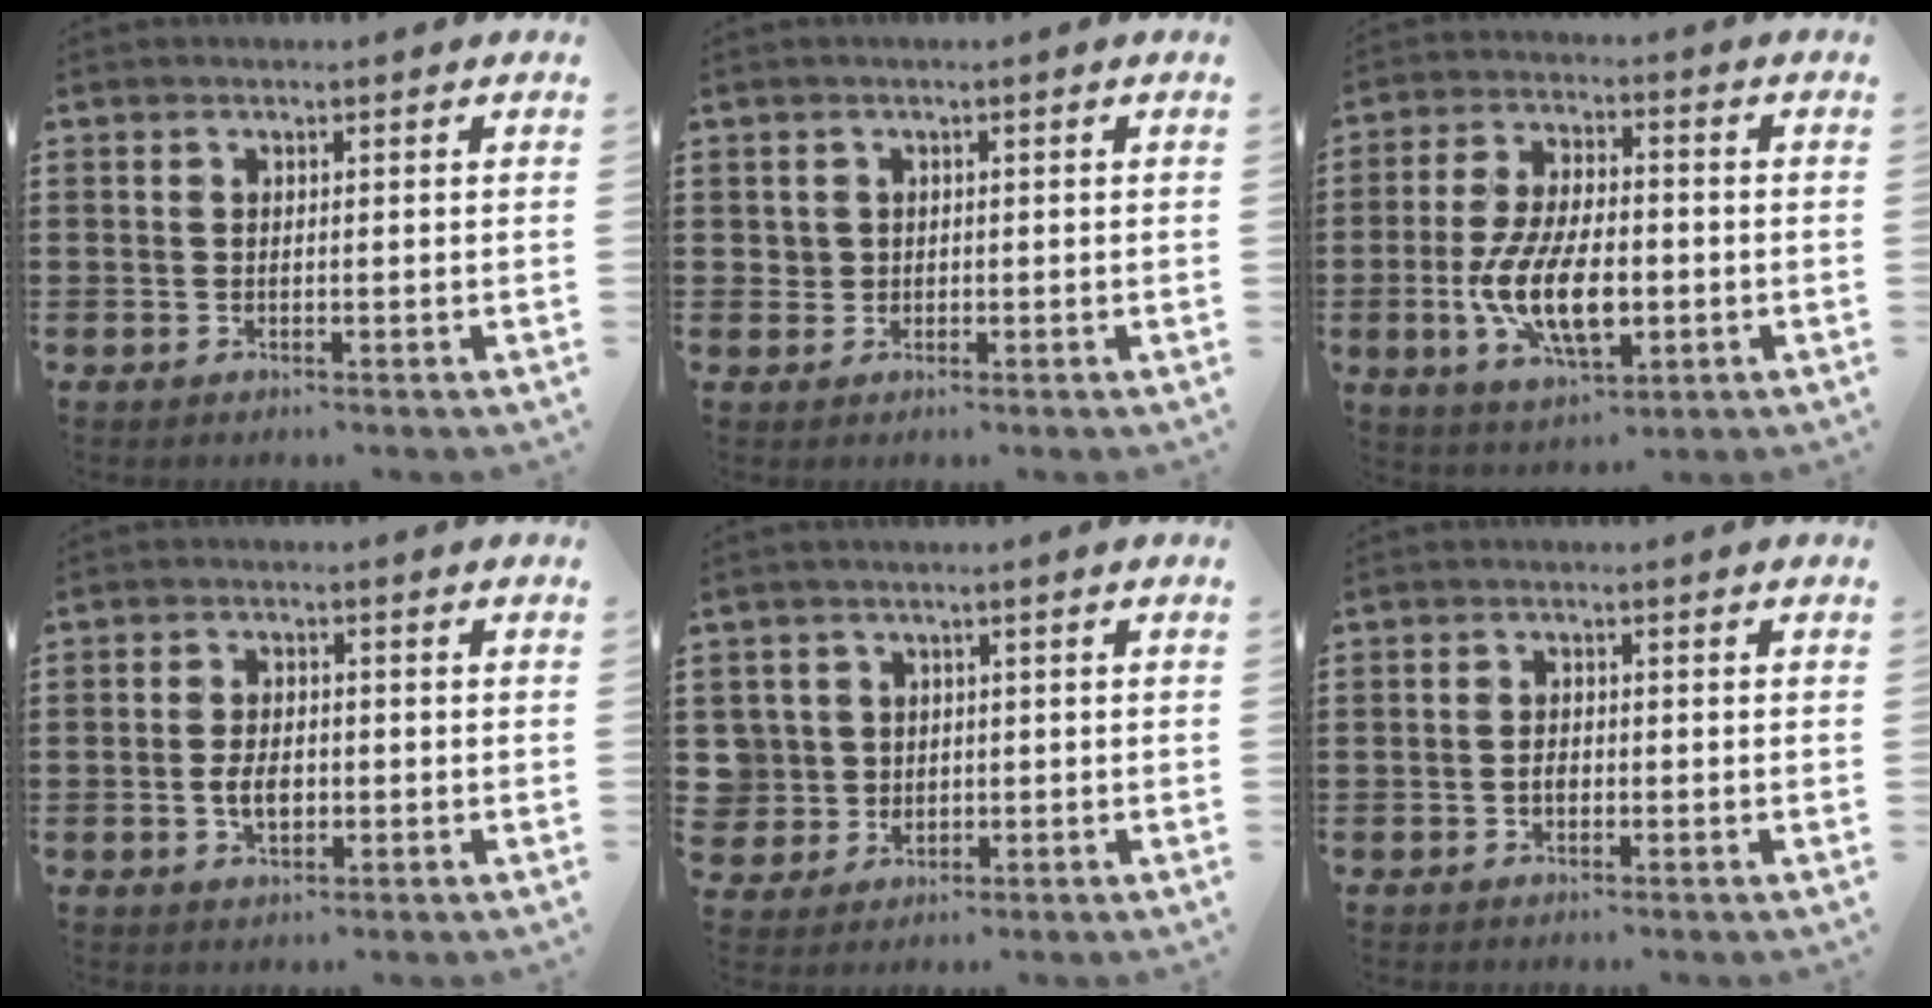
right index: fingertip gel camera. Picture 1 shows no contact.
{"total": 1.3, "force": [0.4, 1.2, 0.2], "torque": [-0.006, 0.008, 0.007]}
{"total": 11.6, "force": [-2.9, 5.3, 9.9], "torque": [-0.219, -0.009, -0.052]}
{"total": 3.7, "force": [-0.7, 2.1, 3.0], "torque": [-0.065, -0.002, -0.012]}
{"total": 3.7, "force": [0.3, 3.7, 0.3], "torque": [-0.033, 0.011, 0.002]}
{"total": 1.4, "force": [-0.5, 0.8, 1.1], "torque": [-0.023, -0.002, -0.008]}